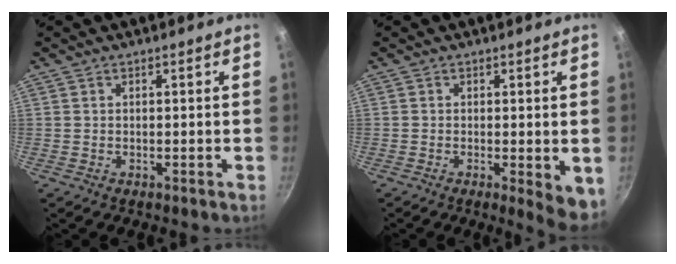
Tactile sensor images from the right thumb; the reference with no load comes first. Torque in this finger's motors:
{"motor_torque": [-0.05, 0.37, 0.22, -0.23, 0.02]}